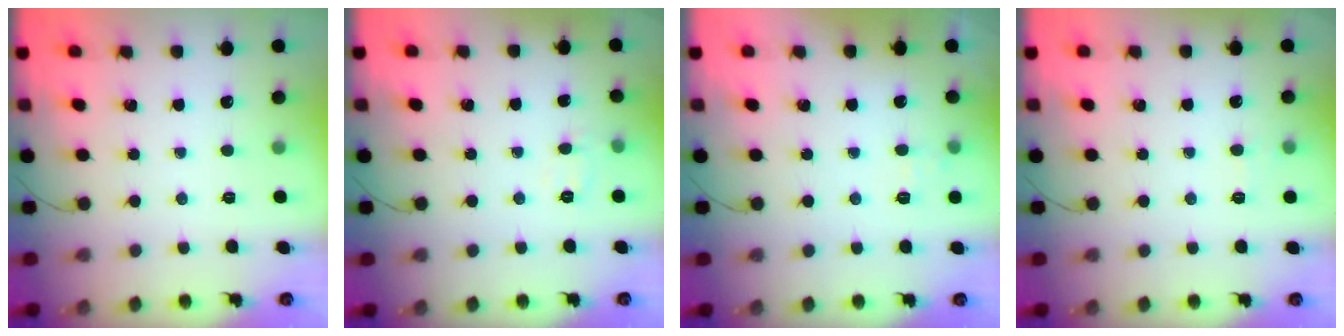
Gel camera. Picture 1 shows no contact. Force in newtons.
{"total": 5.7, "press": 5.6, "slide": 1.4}
{"total": 6.0, "press": 5.8, "slide": 1.5}
{"total": 5.4, "press": 5.1, "slide": 1.8}